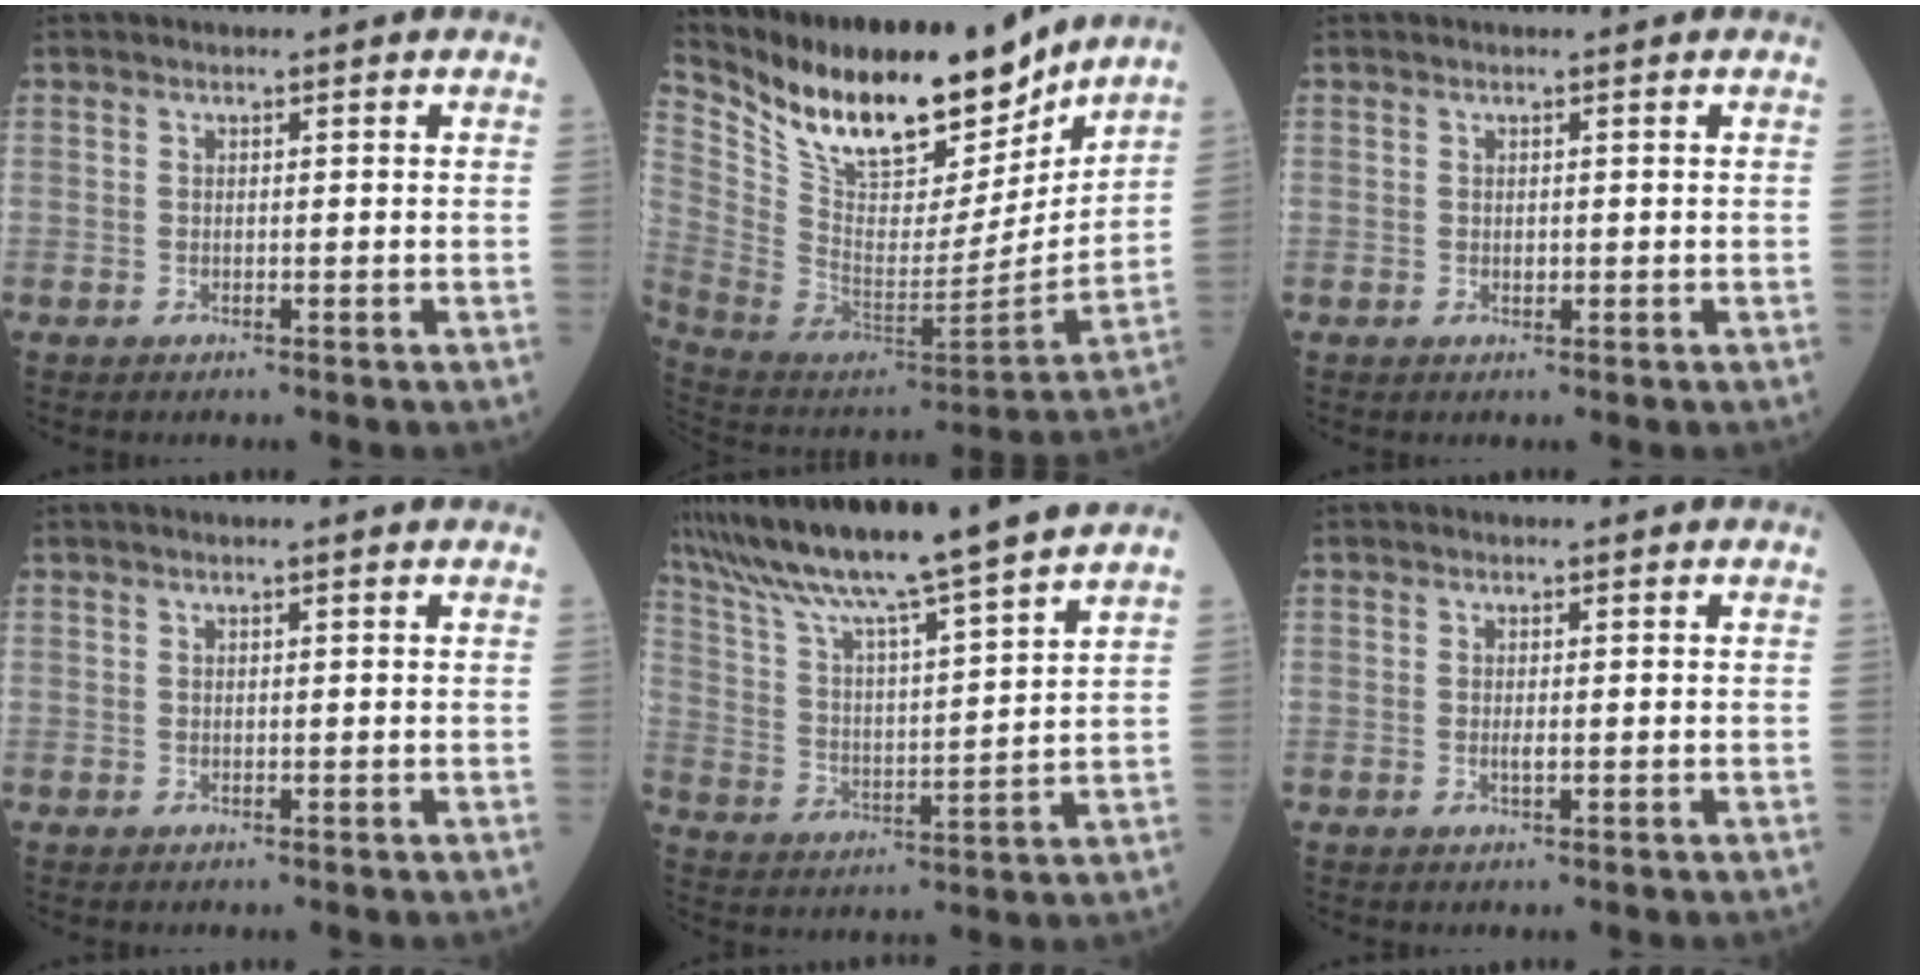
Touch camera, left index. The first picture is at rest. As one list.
[{"total": 23.4, "force": [18.7, 7.1, 12.1], "torque": [-0.227, -0.013, 0.321]}, {"total": 0.6, "force": [0.0, 0.4, 0.3], "torque": [-0.005, 0.001, -0.002]}, {"total": 0.8, "force": [0.5, -0.1, 0.5], "torque": [-0.011, 0.005, 0.009]}, {"total": 16.1, "force": [14.0, -2.2, 7.5], "torque": [-0.139, -0.015, 0.236]}, {"total": 0.8, "force": [-0.2, 0.2, 0.8], "torque": [-0.017, -0.001, -0.002]}]